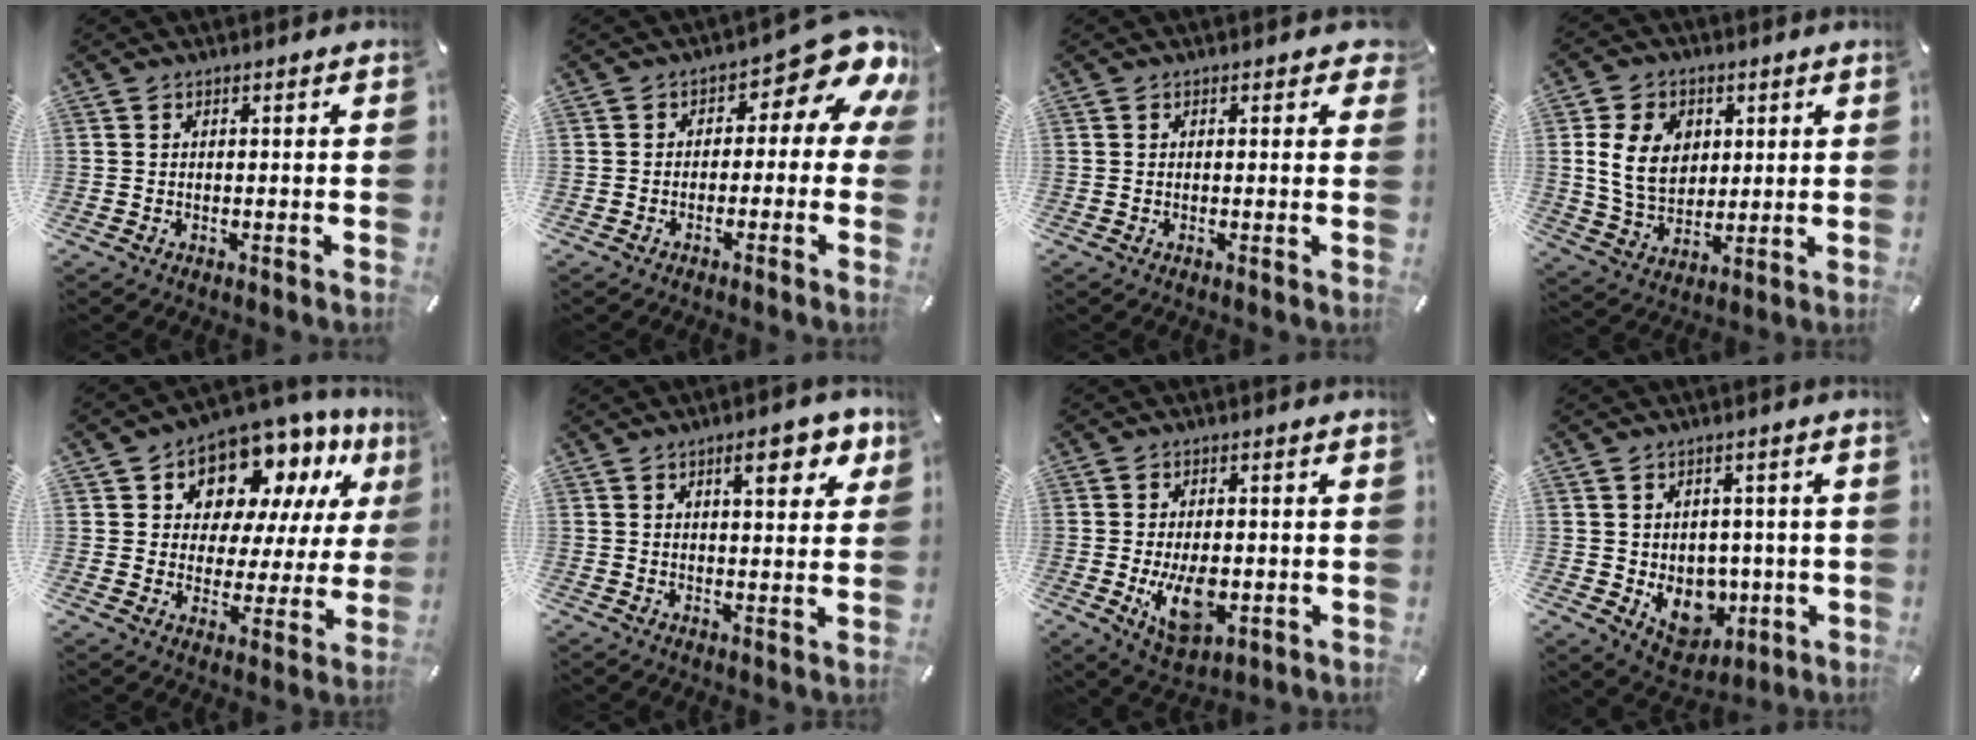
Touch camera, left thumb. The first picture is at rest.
{"total": 9.9, "force": [3.6, 5.3, 7.6], "torque": [-0.088, -0.033, 0.059]}
{"total": 1.1, "force": [0.4, 0.7, 0.7], "torque": [-0.002, -0.004, 0.003]}
{"total": 11.2, "force": [2.2, 9.0, 6.3], "torque": [-0.129, 0.005, 0.040]}
{"total": 12.2, "force": [9.1, 7.3, 3.6], "torque": [-0.071, -0.078, 0.168]}
{"total": 8.8, "force": [4.6, 3.4, 6.7], "torque": [-0.087, -0.015, 0.071]}
{"total": 10.5, "force": [-1.9, 6.0, 8.4], "torque": [-0.158, -0.017, -0.029]}
{"total": 9.6, "force": [-1.3, 8.2, 4.9], "torque": [-0.066, -0.008, -0.014]}